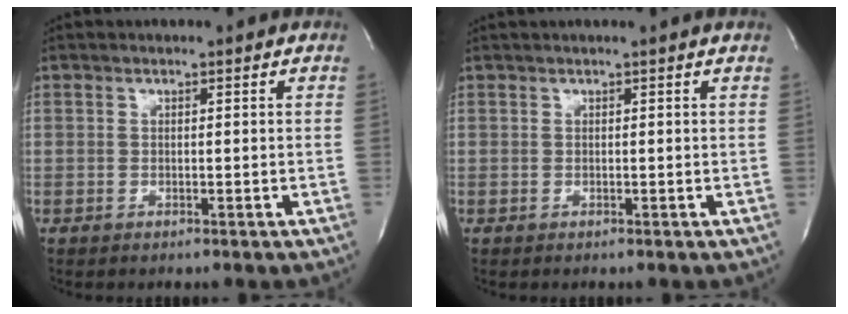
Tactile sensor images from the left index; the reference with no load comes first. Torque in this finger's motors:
{"motor_torque": [-0.03, 0.15, -0.03, -0.01]}